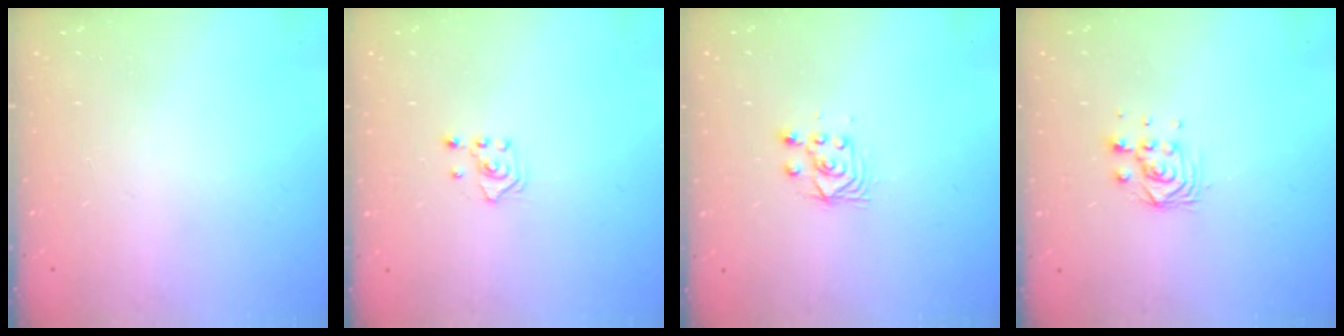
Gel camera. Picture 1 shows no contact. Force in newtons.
{"total": 2.0, "press": 1.8, "slide": 0.9}
{"total": 4.1, "press": 3.9, "slide": 1.3}
{"total": 4.7, "press": 4.6, "slide": 0.6}